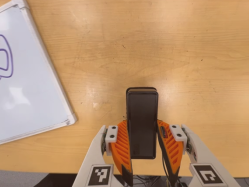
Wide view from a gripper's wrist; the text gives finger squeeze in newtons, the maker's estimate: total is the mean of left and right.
{"total": 4.2, "left": 2.8, "right": 5.5}